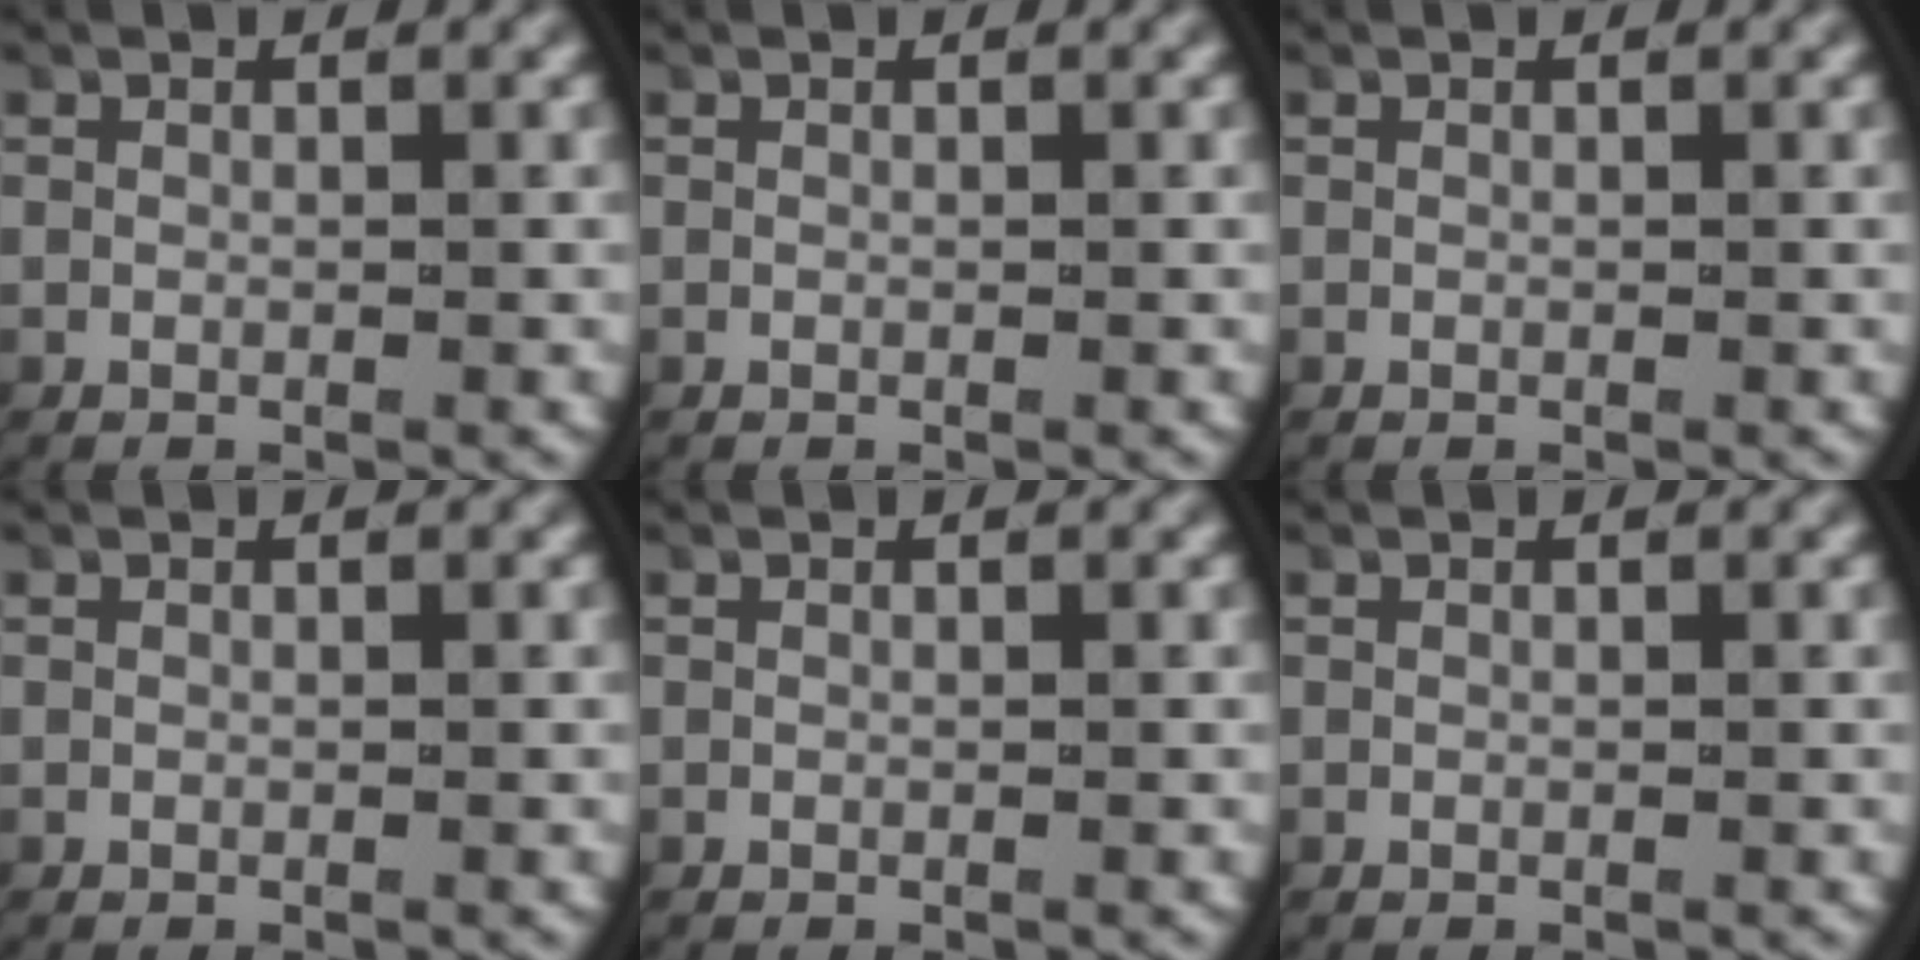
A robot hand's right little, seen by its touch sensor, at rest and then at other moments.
{"total": 0.0}
{"total": 0.0}
{"total": 0.0}
{"total": 0.0}
{"total": 0.0}